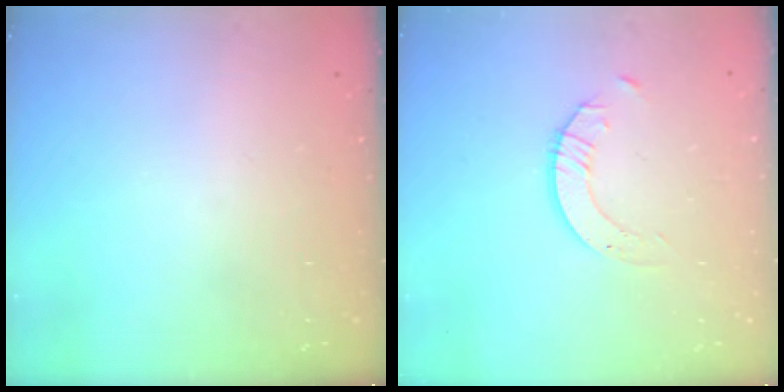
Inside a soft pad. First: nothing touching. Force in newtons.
{"total": 2.1, "press": 2.1, "slide": 0.2}